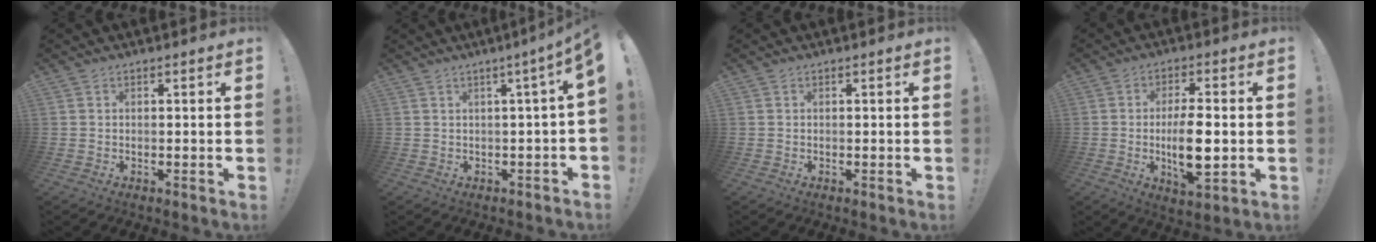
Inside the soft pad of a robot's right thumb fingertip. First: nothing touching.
{"total": 4.3, "force": [0.9, -0.6, 4.2], "torque": [-0.064, -0.012, 0.012]}
{"total": 0.0}
{"total": 11.4, "force": [-1.2, 3.7, 10.8], "torque": [-0.194, -0.010, -0.026]}